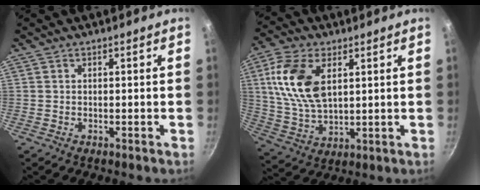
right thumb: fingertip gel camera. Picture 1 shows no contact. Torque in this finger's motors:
{"motor_torque": [0.28, 0.62, 1.59, 0.36, 0.15]}